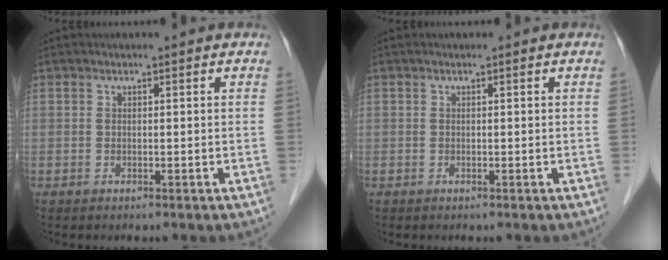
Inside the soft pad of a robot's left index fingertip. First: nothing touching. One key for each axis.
{"total": 0.0}